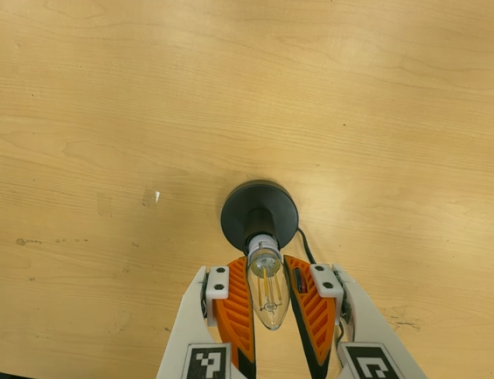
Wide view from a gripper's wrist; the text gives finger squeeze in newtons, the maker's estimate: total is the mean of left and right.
{"total": 12.4, "left": 11.9, "right": 12.9}